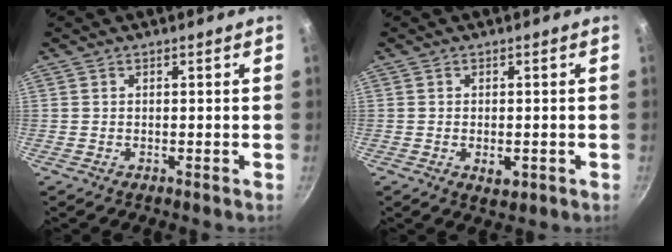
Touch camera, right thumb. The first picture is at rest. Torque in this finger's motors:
{"motor_torque": [-0.21, 0.30, -0.11, -0.01, -0.04]}